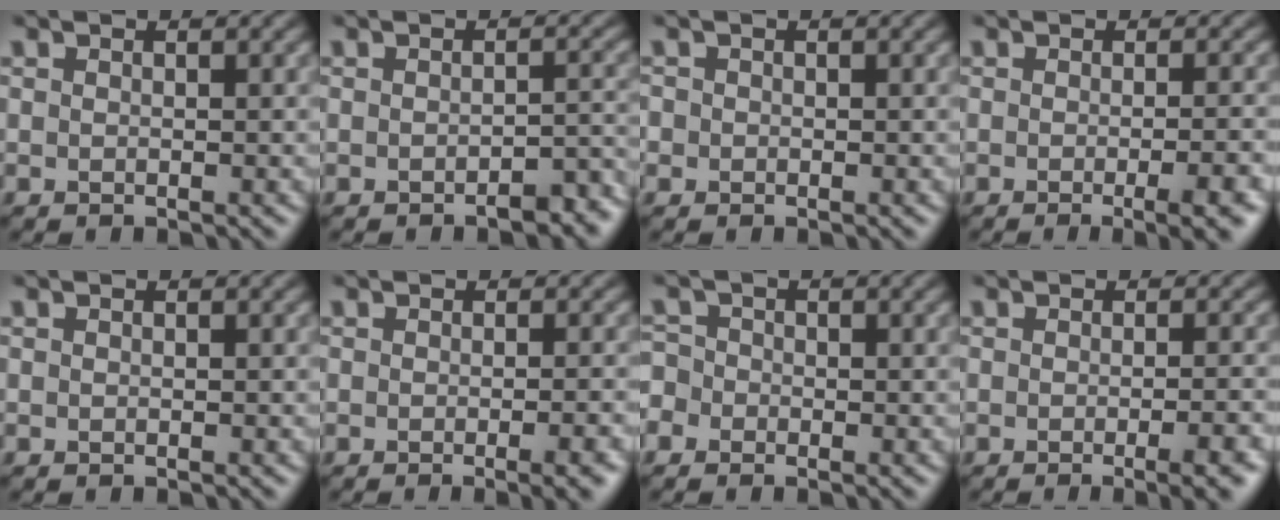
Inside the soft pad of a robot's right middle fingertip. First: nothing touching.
{"total": 2.5, "force": [-1.8, 0.9, 1.4], "torque": [-0.017, 0.007, -0.023]}
{"total": 1.1, "force": [-0.2, 1.0, 0.1], "torque": [0.007, -0.004, -0.006]}
{"total": 4.8, "force": [-1.9, 1.4, 4.2], "torque": [-0.038, -0.001, -0.021]}
{"total": 0.0}
{"total": 3.5, "force": [-1.7, 1.0, 2.9], "torque": [-0.023, 0.003, -0.020]}
{"total": 2.6, "force": [-1.4, 2.1, 0.5], "torque": [0.000, 0.007, -0.036]}
{"total": 4.2, "force": [-1.9, 1.1, 3.6], "torque": [-0.031, 0.003, -0.024]}